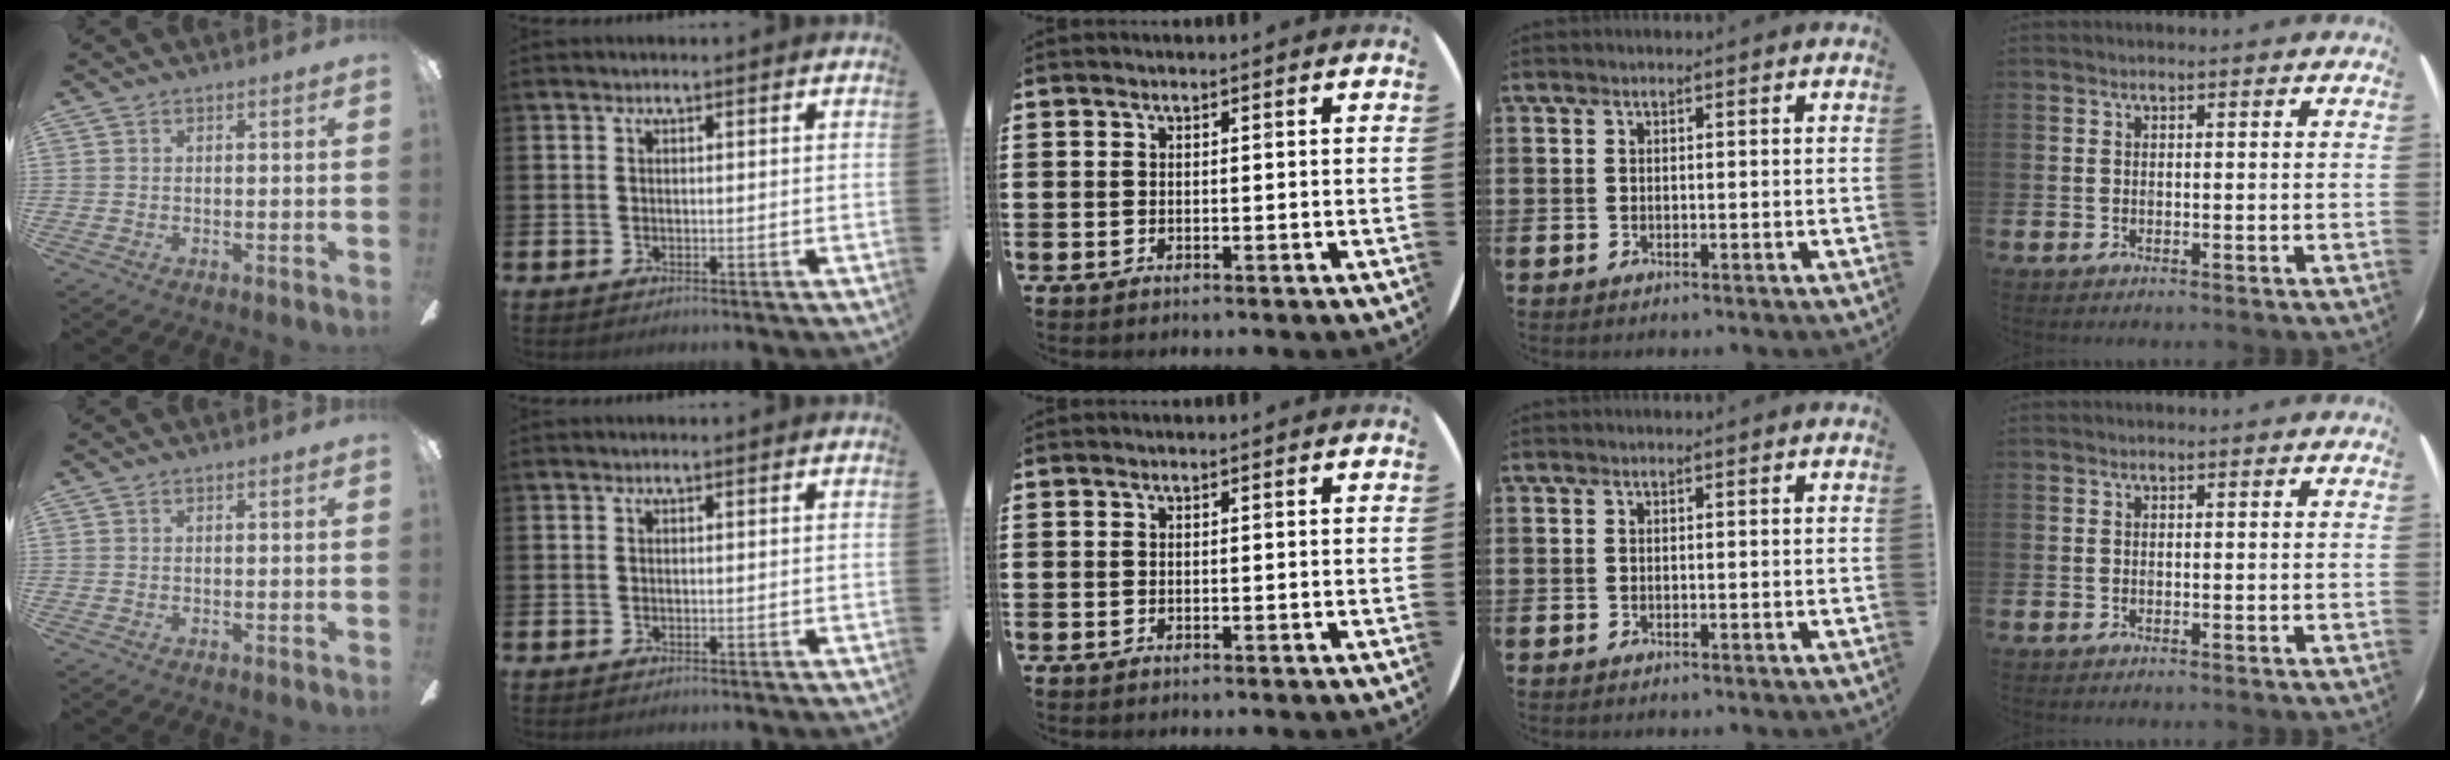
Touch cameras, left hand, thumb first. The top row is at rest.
{}